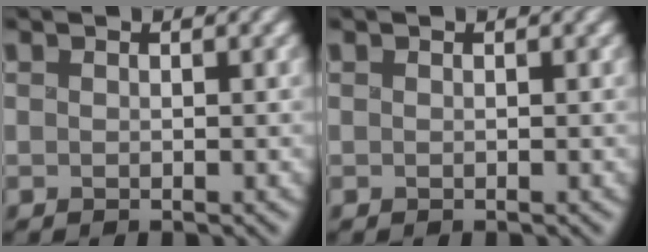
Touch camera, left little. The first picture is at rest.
{"total": 0.0}